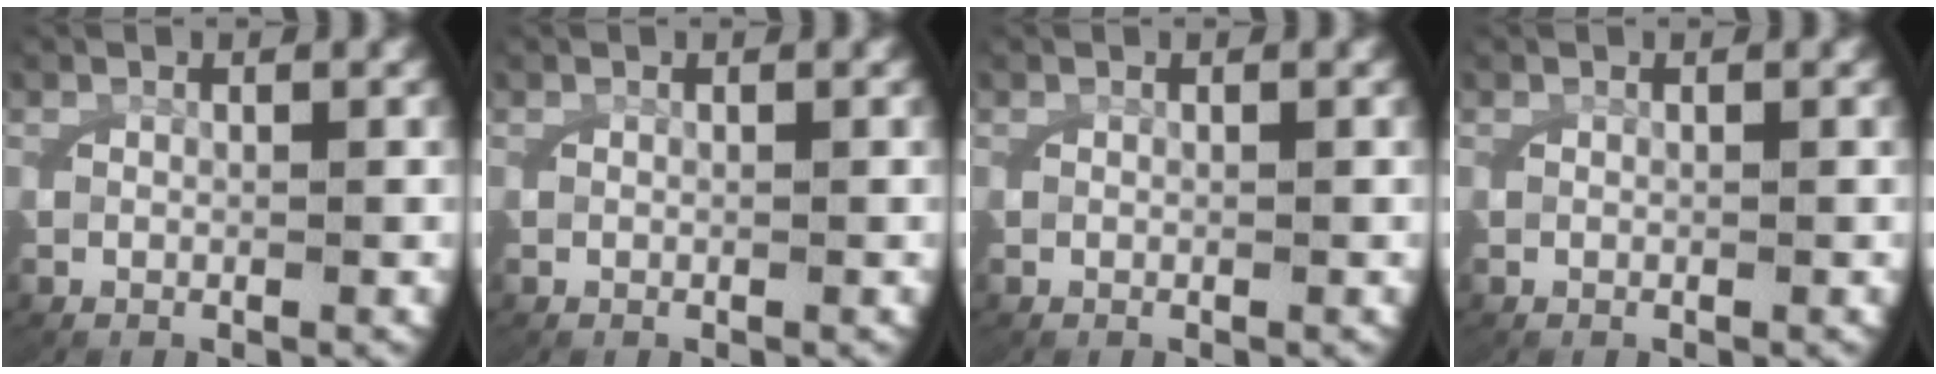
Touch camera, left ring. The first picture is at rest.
{"total": 0.0}
{"total": 0.0}
{"total": 0.0}